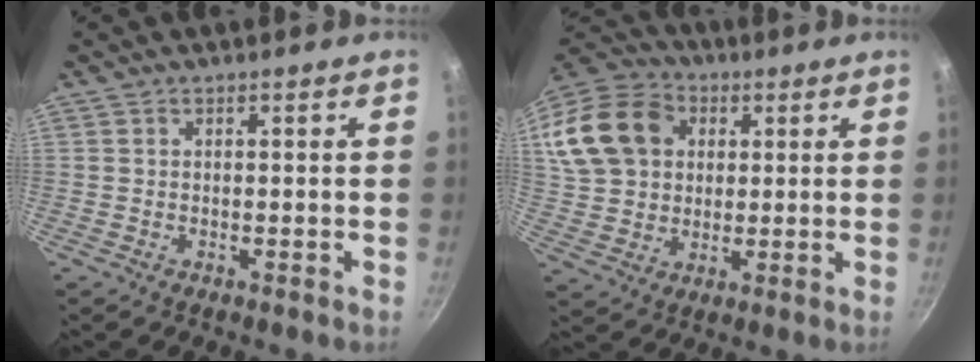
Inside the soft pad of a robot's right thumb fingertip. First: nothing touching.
{"total": 19.3, "force": [5.3, 15.1, 10.8], "torque": [-0.211, 0.025, 0.093]}